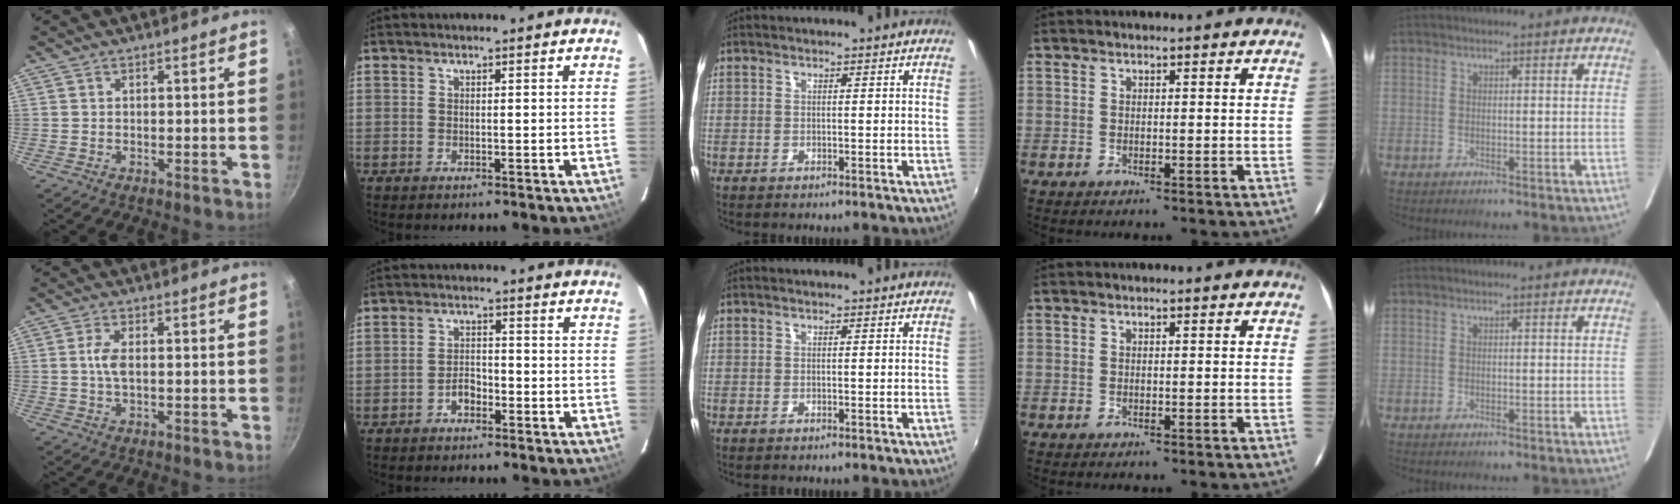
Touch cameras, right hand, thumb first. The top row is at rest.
{"thumb": {"total": 3.6, "force": [0.2, 1.6, 3.2], "torque": [-0.072, 0.005, 0.001]}, "index": {"total": 3.1, "force": [-1.9, 1.7, 1.7], "torque": [-0.035, 0.008, -0.032]}}